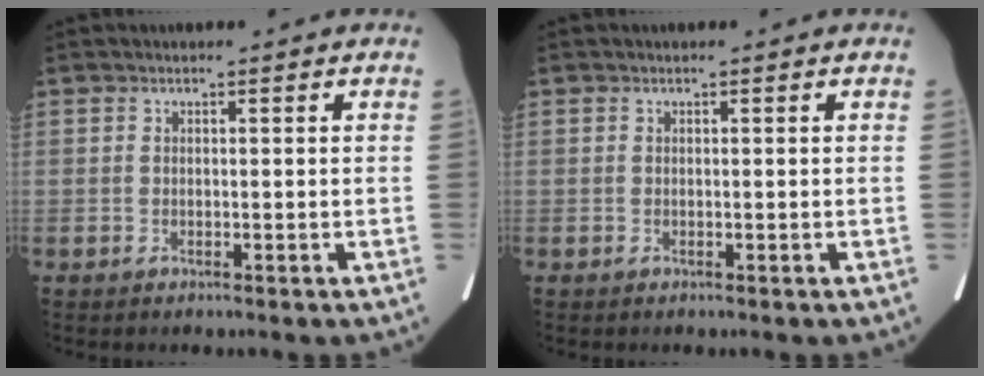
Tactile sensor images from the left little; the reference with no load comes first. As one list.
[{"total": 0.0}]